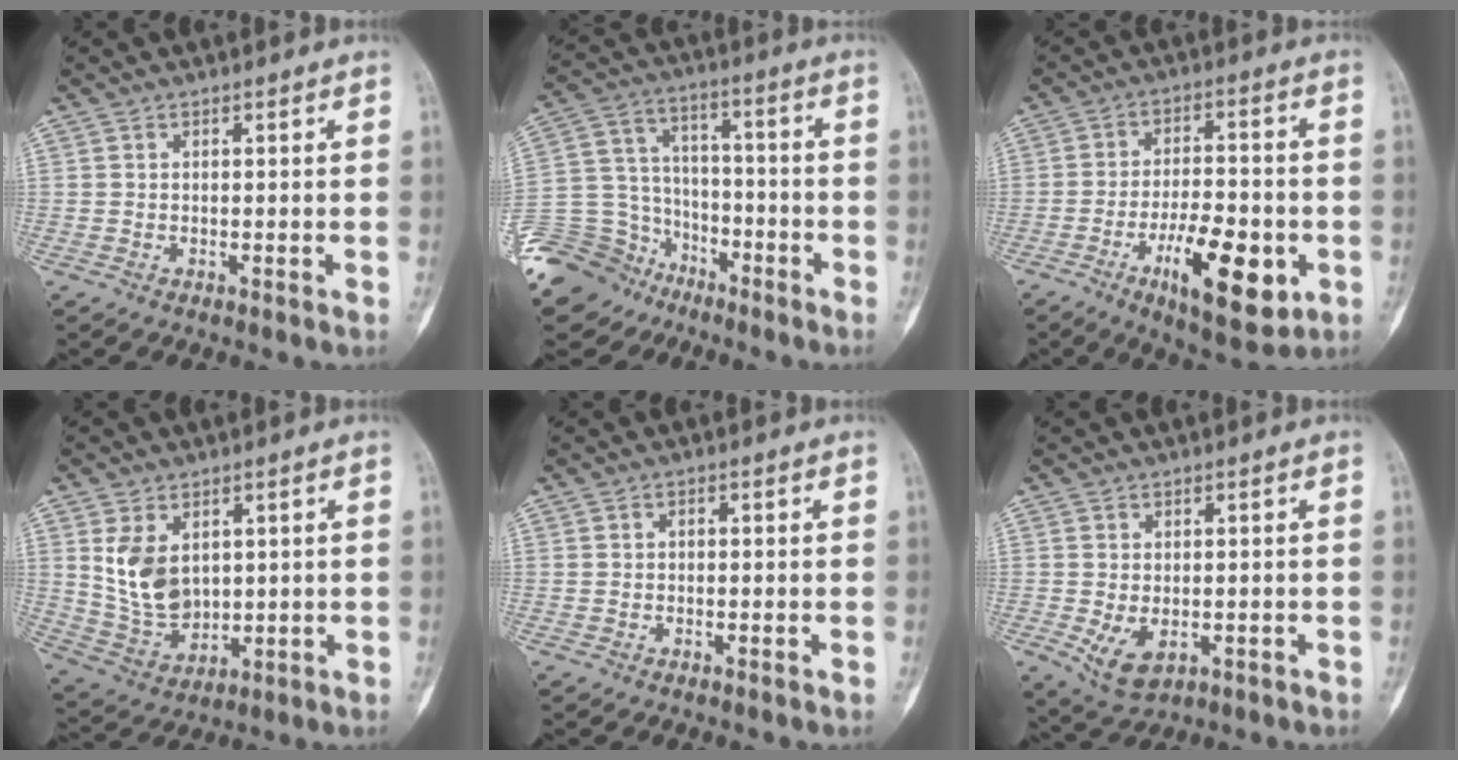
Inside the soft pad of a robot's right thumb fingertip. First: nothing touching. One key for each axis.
{"total": 16.6, "fx": -11.0, "fy": 12.0, "fz": 3.3, "tx": -0.058, "ty": 0.092, "tz": -0.192}
{"total": 15.3, "fx": -5.5, "fy": 5.9, "fz": 13.0, "tx": -0.191, "ty": 0.015, "tz": -0.080}
{"total": 10.2, "fx": 2.6, "fy": 7.0, "fz": 6.9, "tx": -0.110, "ty": -0.017, "tz": 0.073}
{"total": 0.6, "fx": -0.2, "fy": 0.4, "fz": 0.3, "tx": 0.002, "ty": 0.003, "tz": -0.009}
{"total": 5.9, "fx": -1.4, "fy": 3.6, "fz": 4.4, "tx": -0.075, "ty": -0.007, "tz": -0.012}